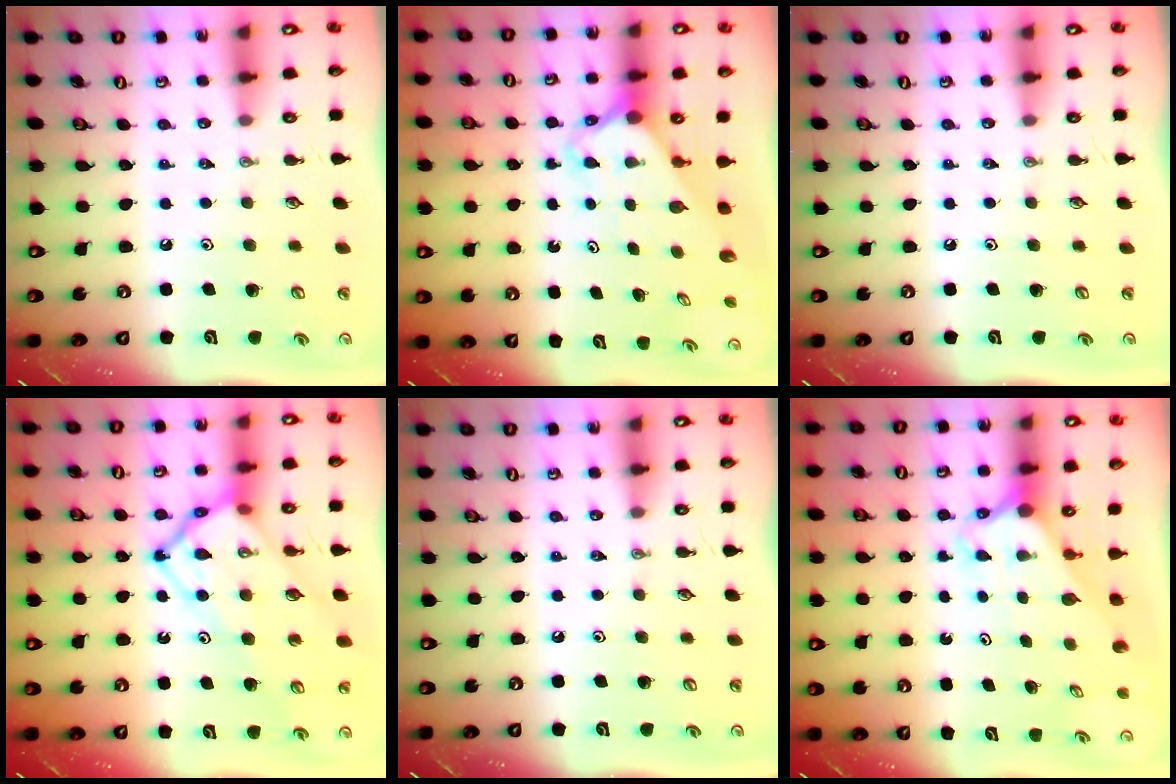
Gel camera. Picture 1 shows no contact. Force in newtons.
{"total": 2.5, "press": 2.5, "slide": 0.1}
{"total": 0.0}
{"total": 17.0, "press": 16.9, "slide": 1.7}
{"total": 0.0}
{"total": 2.6, "press": 2.6, "slide": 0.2}